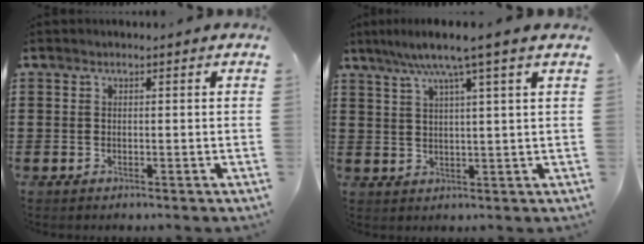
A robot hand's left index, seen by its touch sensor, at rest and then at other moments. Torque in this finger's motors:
{"motor_torque": [1.23, -0.91, 0.65, 0.21]}